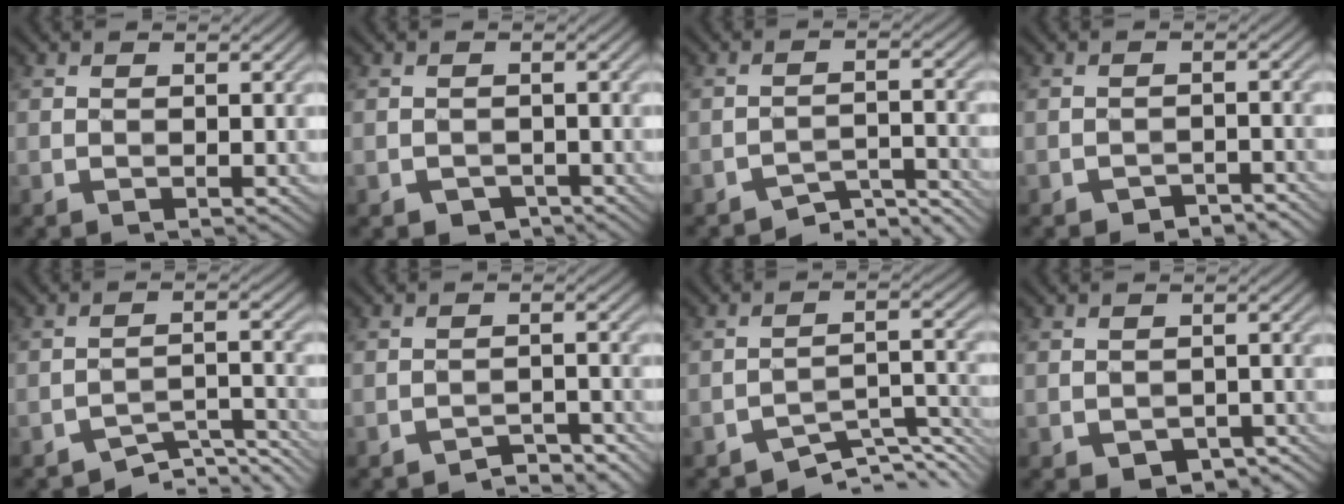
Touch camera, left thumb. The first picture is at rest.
{"total": 1.5, "force": [-1.1, 1.0, 0.4], "torque": [-0.002, 0.000, -0.017]}
{"total": 5.1, "force": [-4.7, 0.9, 1.7], "torque": [-0.028, 0.003, -0.073]}
{"total": 2.0, "force": [-1.8, 0.6, 0.6], "torque": [-0.003, 0.008, -0.026]}
{"total": 5.4, "force": [-4.7, 1.2, 2.2], "torque": [-0.034, 0.000, -0.072]}
{"total": 3.2, "force": [-2.9, 0.6, 1.0], "torque": [-0.011, 0.010, -0.046]}
{"total": 5.5, "force": [-4.8, 1.2, 2.4], "torque": [-0.034, 0.001, -0.078]}
{"total": 3.5, "force": [-2.1, 2.1, 1.7], "torque": [-0.025, -0.005, -0.024]}